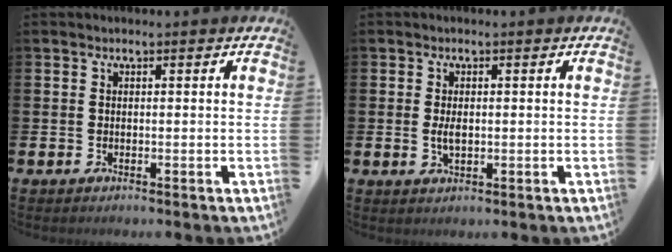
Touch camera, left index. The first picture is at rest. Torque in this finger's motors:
{"motor_torque": [0.50, 0.17, 0.04, 0.11]}